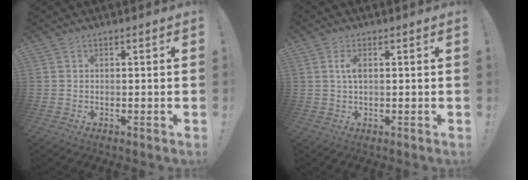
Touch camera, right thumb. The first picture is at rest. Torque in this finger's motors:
{"motor_torque": [-0.33, 0.32, 0.35, -0.01, 0.04]}